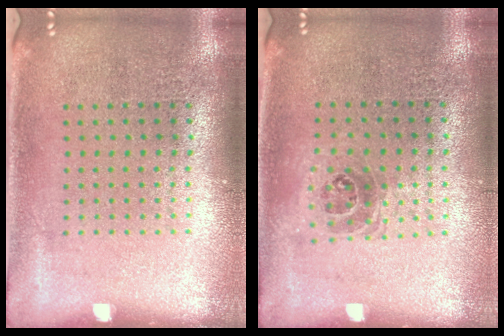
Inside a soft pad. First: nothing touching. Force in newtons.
{"total": 1.1, "press": 0.9, "slide": 0.6}